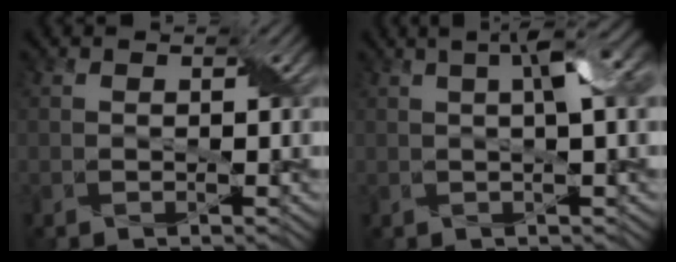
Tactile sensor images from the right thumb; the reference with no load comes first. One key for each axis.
{"total": 5.6, "fx": 1.6, "fy": 1.1, "fz": 5.3, "tx": -0.089, "ty": 0.022, "tz": 0.023}